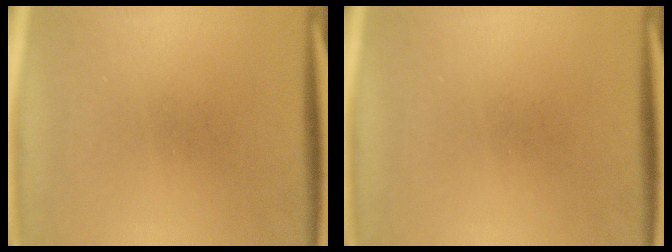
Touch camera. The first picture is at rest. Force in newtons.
{"total": 0.0}